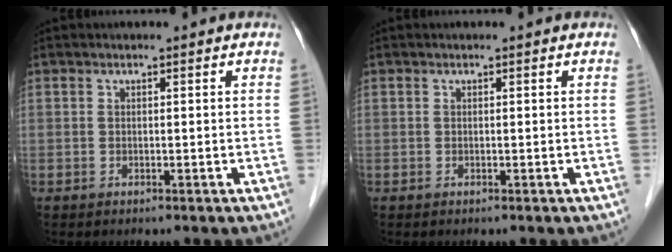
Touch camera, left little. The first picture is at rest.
{"total": 0.0}